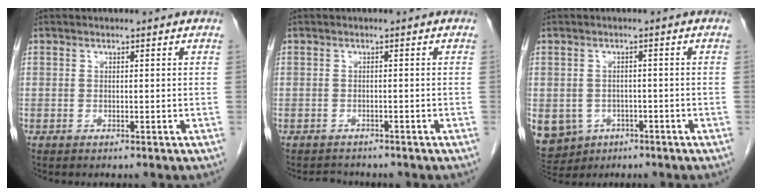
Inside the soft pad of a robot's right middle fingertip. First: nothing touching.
{"total": 1.8, "force": [-1.7, 0.5, -0.1], "torque": [-0.003, -0.006, -0.025]}
{"total": 11.8, "force": [-5.2, 9.9, 3.8], "torque": [-0.118, -0.002, -0.065]}